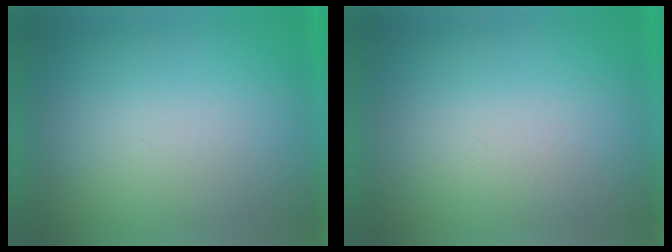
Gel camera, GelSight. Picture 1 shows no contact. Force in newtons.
{"total": 1.0}